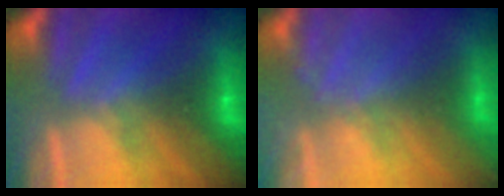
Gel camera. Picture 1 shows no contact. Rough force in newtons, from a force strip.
{"total": 2.4}